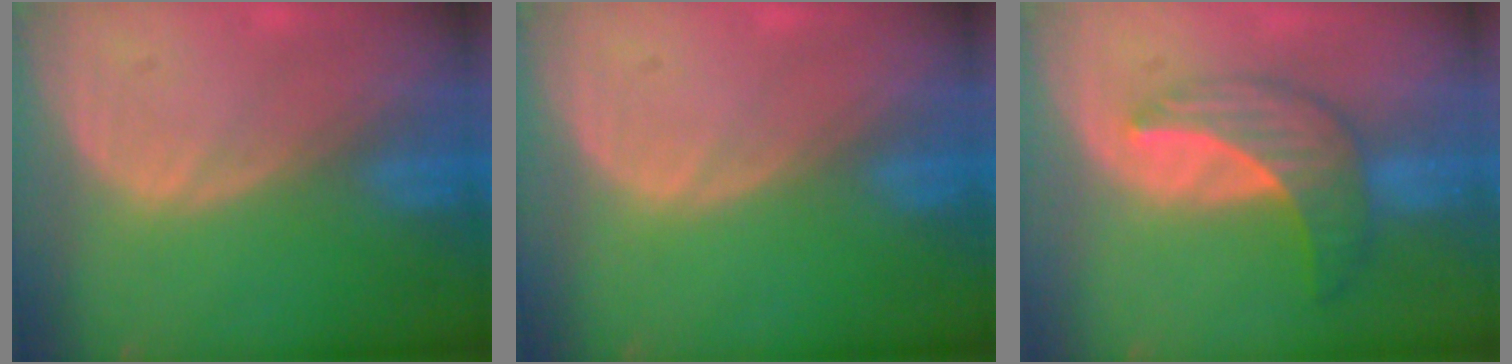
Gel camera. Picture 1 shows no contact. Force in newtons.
{"total": 0.0}
{"total": 7.3, "press": 6.6, "slide": 3.2}